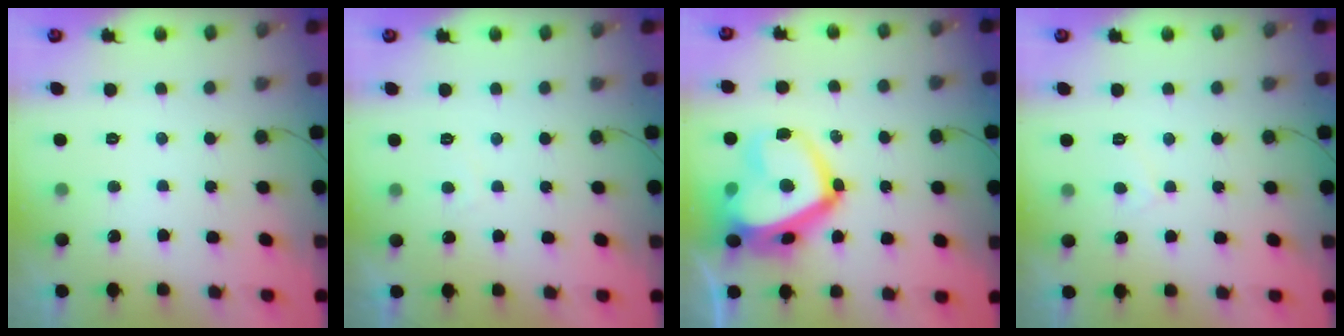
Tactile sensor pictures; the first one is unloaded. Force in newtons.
{"total": 0.9, "press": 0.8, "slide": 0.4}
{"total": 21.1, "press": 21.0, "slide": 2.1}
{"total": 3.9, "press": 3.9, "slide": 0.4}